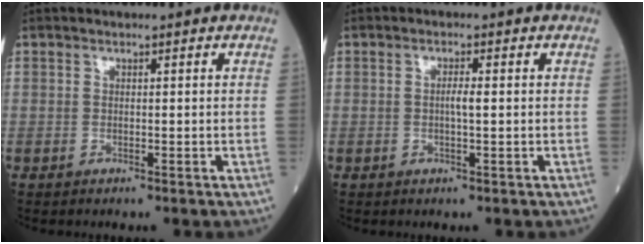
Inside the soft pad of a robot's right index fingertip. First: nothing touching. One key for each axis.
{"total": 1.8, "fx": 0.0, "fy": 0.1, "fz": 1.8, "tx": -0.035, "ty": 0.001, "tz": -0.001}